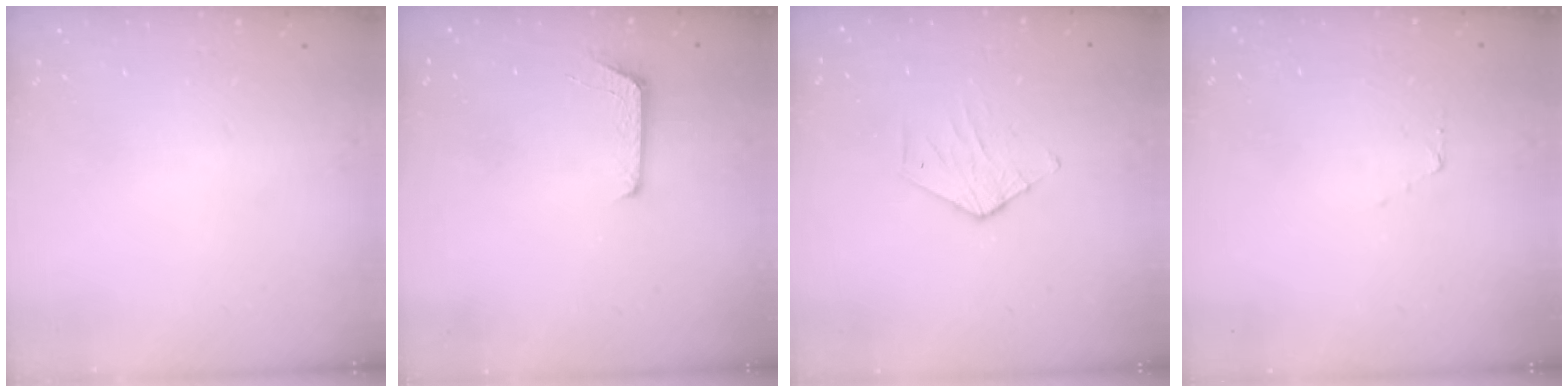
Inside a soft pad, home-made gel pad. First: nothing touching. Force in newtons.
{"total": 5.7, "press": 5.7, "slide": 0.6}
{"total": 5.1, "press": 5.0, "slide": 0.5}
{"total": 3.3, "press": 3.3, "slide": 0.3}